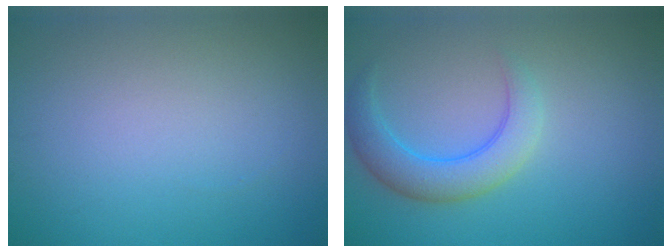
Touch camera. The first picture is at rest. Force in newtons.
{"total": 4.0, "press": 4.0, "slide": 0.3}